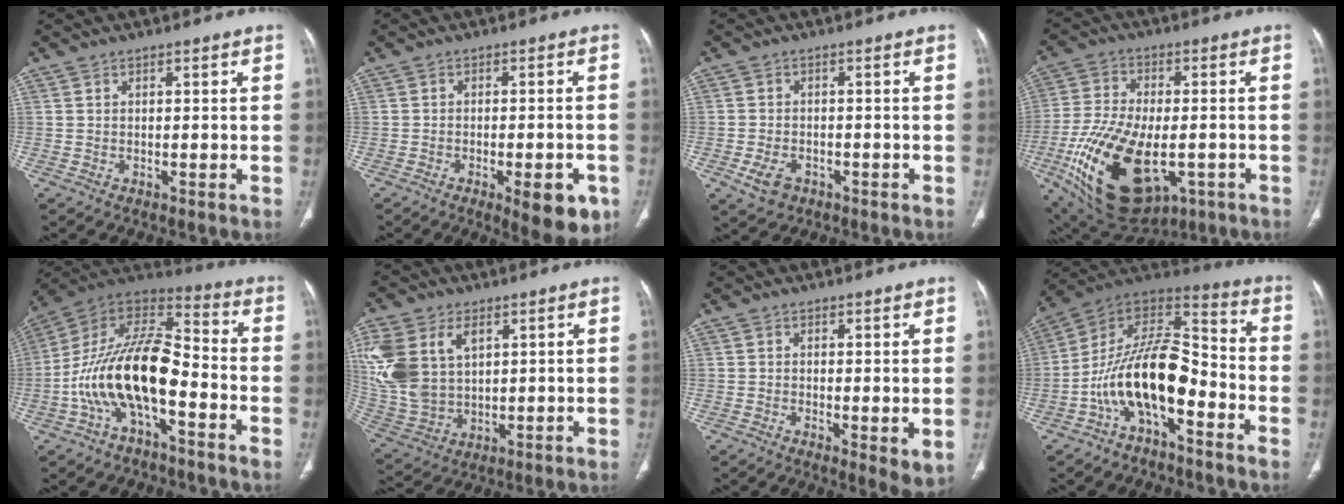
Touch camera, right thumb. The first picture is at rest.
{"total": 9.6, "force": [-4.4, 3.3, 7.8], "torque": [-0.081, 0.006, -0.051]}
{"total": 4.5, "force": [-2.1, 3.2, 2.4], "torque": [-0.045, 0.009, -0.029]}
{"total": 24.0, "force": [-7.3, 13.0, 18.8], "torque": [-0.398, -0.013, -0.103]}
{"total": 19.0, "force": [-5.6, 8.6, 16.0], "torque": [-0.295, 0.068, -0.102]}
{"total": 18.1, "force": [6.0, 12.2, 11.9], "torque": [-0.269, -0.005, 0.130]}
{"total": 4.8, "force": [-0.4, 1.8, 4.4], "torque": [-0.069, -0.017, -0.005]}
{"total": 17.0, "force": [-6.5, 8.0, 13.6], "torque": [-0.225, 0.085, -0.117]}